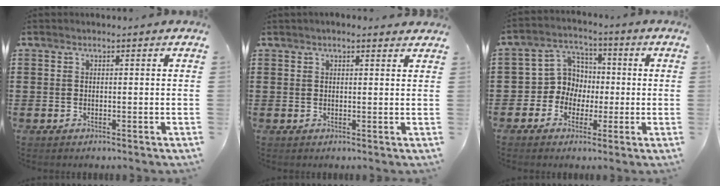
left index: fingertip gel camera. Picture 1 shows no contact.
{"total": 1.4, "force": [1.2, 0.3, 0.8], "torque": [-0.017, 0.003, 0.021]}
{"total": 7.2, "force": [-1.0, 6.8, 2.1], "torque": [-0.079, 0.009, -0.023]}